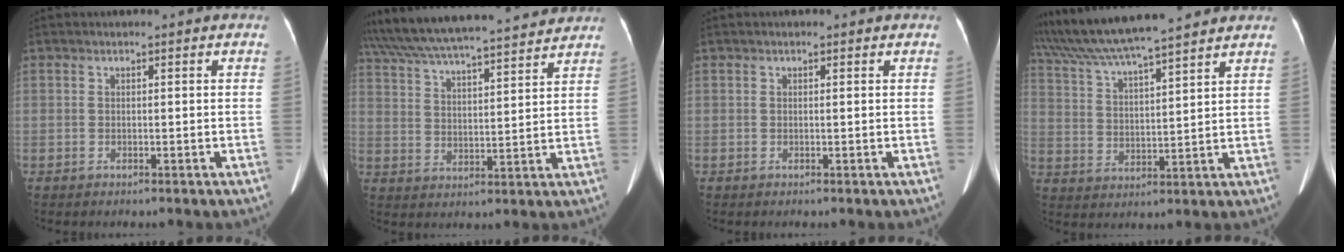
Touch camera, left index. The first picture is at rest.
{"total": 22.9, "force": [20.7, 2.4, 9.5], "torque": [-0.170, 0.023, 0.305]}
{"total": 0.6, "force": [0.5, 0.0, 0.3], "torque": [-0.006, 0.000, 0.004]}
{"total": 17.1, "force": [15.0, 0.7, 8.2], "torque": [-0.149, 0.029, 0.250]}